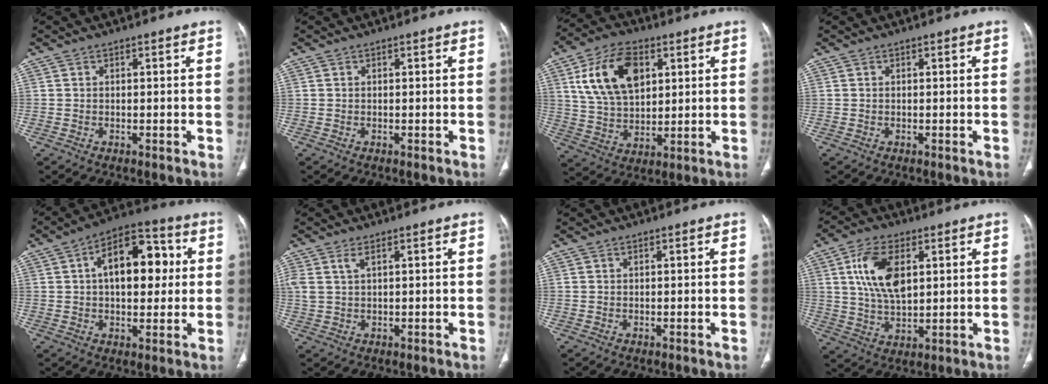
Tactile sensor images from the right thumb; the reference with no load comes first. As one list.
[{"total": 0.0}, {"total": 15.5, "force": [5.4, 9.5, 11.0], "torque": [-0.180, -0.010, 0.106]}, {"total": 0.0}, {"total": 15.0, "force": [2.7, 8.4, 12.1], "torque": [-0.152, 0.022, 0.035]}, {"total": 3.2, "force": [1.5, 1.2, 2.5], "torque": [-0.069, 0.007, 0.040]}, {"total": 0.0}, {"total": 11.7, "force": [3.3, 6.2, 9.4], "torque": [-0.174, -0.008, 0.066]}]